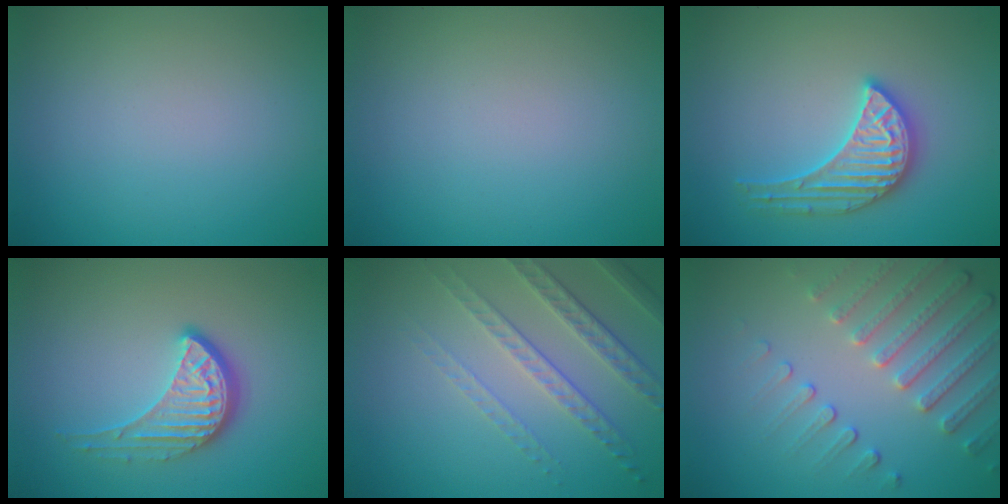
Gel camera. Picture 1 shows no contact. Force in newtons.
{"total": 0.0}
{"total": 3.6, "press": 3.6, "slide": 0.4}
{"total": 4.0, "press": 2.9, "slide": 2.7}
{"total": 4.5, "press": 3.1, "slide": 3.3}
{"total": 4.7, "press": 3.6, "slide": 2.9}